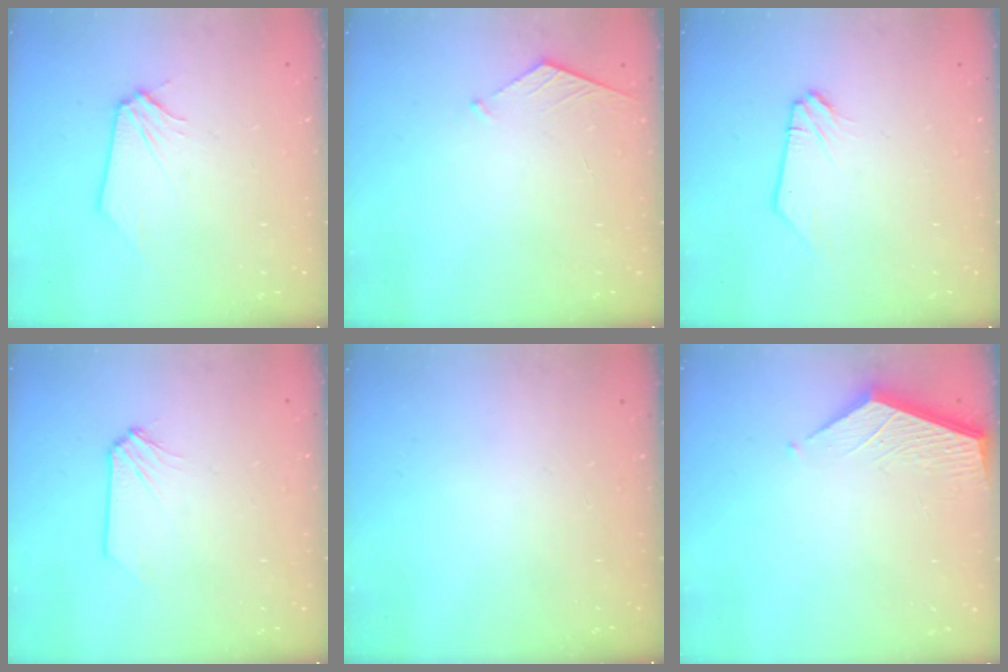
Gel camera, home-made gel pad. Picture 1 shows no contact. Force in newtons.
{"total": 5.2, "press": 5.1, "slide": 0.5}
{"total": 0.0}
{"total": 0.7, "press": 0.7, "slide": 0.1}
{"total": 0.0}
{"total": 3.6, "press": 3.6, "slide": 0.4}